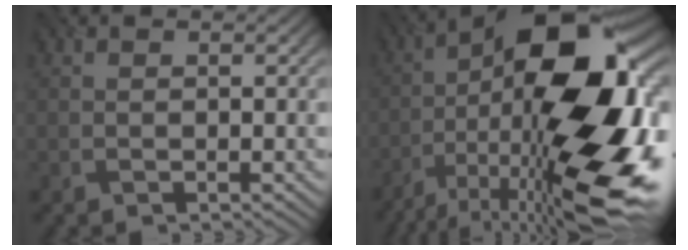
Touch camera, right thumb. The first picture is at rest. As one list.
[{"total": 20.0, "force": [-5.7, 8.1, 17.3], "torque": [-0.285, 0.002, -0.106]}]